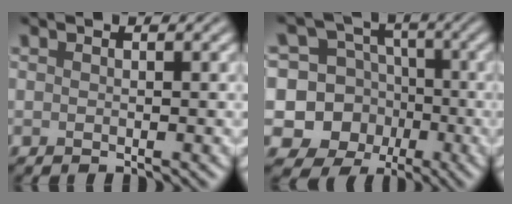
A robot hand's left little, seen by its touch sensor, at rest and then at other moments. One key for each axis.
{"total": 12.5, "fx": -3.2, "fy": 11.8, "fz": 2.6, "tx": -0.081, "ty": -0.008, "tz": -0.061}